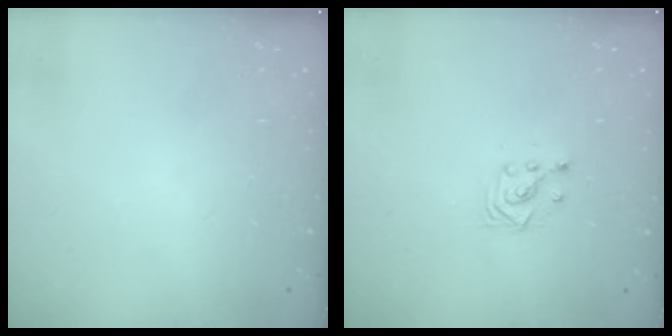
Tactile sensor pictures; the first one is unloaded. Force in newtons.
{"total": 3.0, "press": 3.0, "slide": 0.1}